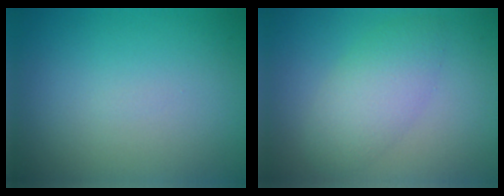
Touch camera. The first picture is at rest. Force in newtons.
{"total": 3.9, "press": 3.9, "slide": 0.1}